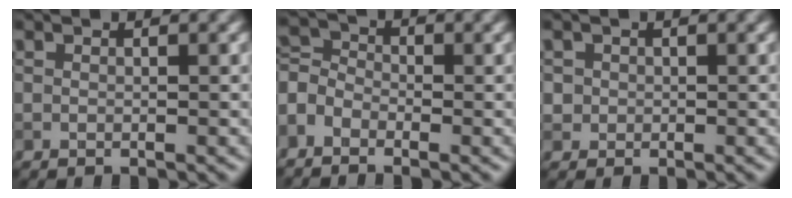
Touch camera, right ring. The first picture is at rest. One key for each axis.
{"total": 3.6, "fx": -2.1, "fy": 2.3, "fz": 1.8, "tx": -0.044, "ty": 0.005, "tz": -0.058}
{"total": 1.1, "fx": 0.0, "fy": 1.1, "fz": 0.1, "tx": 0.012, "ty": -0.004, "tz": 0.002}